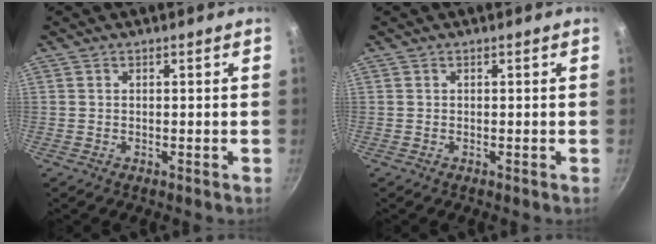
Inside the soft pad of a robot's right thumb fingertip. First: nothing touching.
{"total": 0.0}